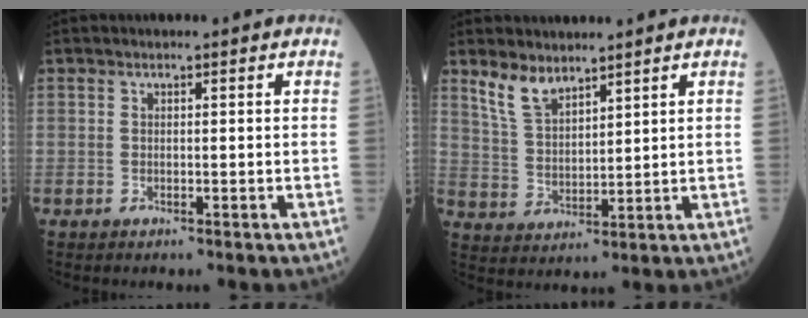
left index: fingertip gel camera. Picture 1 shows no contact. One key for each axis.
{"total": 5.5, "fx": 4.5, "fy": 2.1, "fz": 2.3, "tx": -0.055, "ty": 0.005, "tz": 0.100}